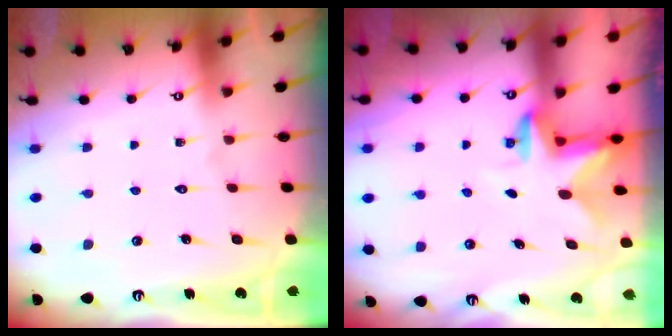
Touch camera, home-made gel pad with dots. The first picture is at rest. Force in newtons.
{"total": 2.6, "press": 2.5, "slide": 0.5}